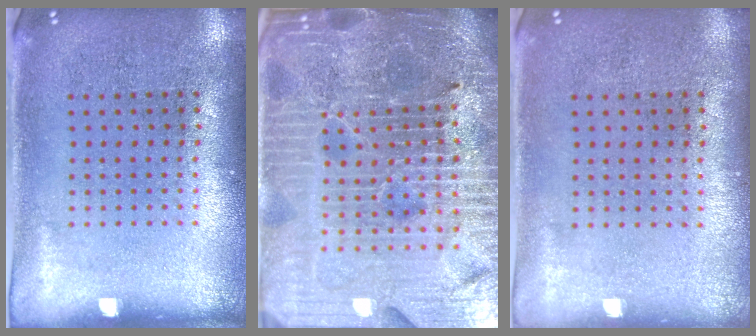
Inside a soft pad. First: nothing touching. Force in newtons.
{"total": 6.6, "press": 5.8, "slide": 3.0}
{"total": 0.0}